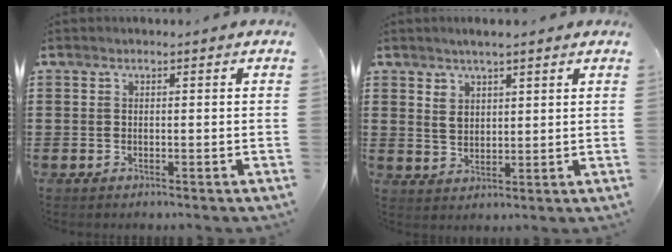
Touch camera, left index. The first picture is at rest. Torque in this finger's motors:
{"motor_torque": [1.60, -0.54, 0.52, 0.03]}